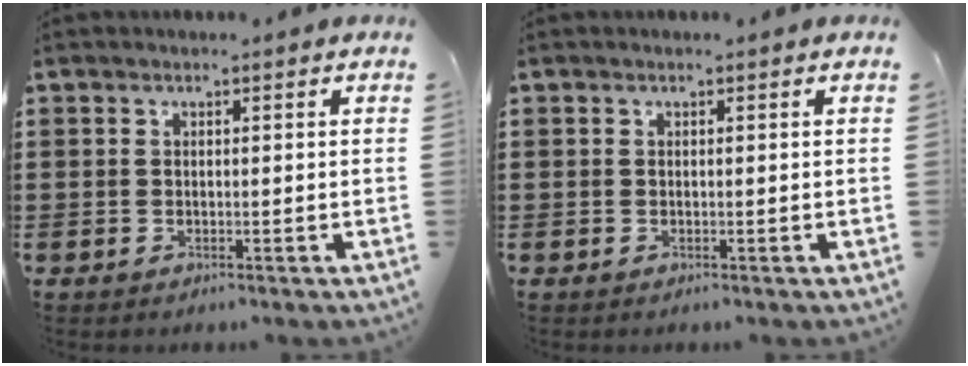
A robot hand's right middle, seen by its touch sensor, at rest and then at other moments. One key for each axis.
{"total": 0.0}